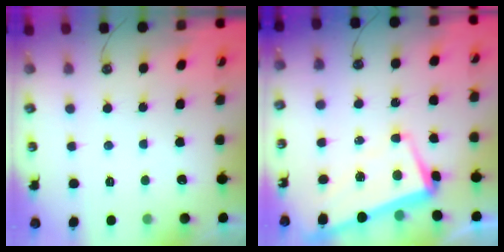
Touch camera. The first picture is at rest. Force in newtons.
{"total": 1.6, "press": 0.1, "slide": 1.5}